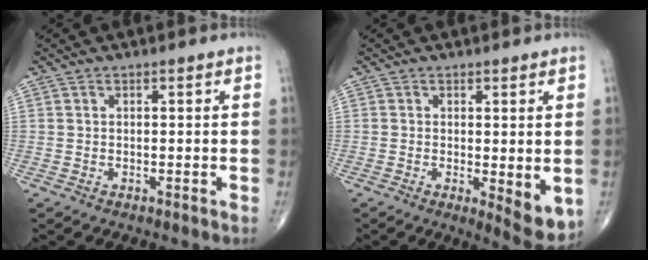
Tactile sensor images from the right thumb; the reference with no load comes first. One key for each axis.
{"total": 6.5, "fx": -0.8, "fy": 2.3, "fz": 6.0, "tx": -0.080, "ty": -0.020, "tz": -0.008}